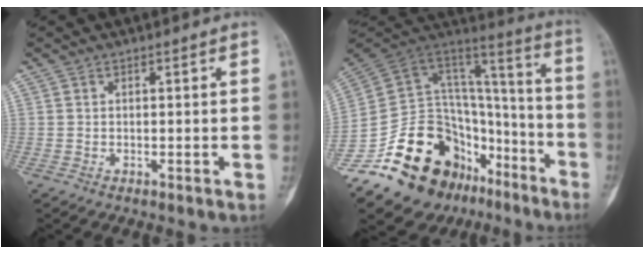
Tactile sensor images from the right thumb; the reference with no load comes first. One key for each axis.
{"total": 31.0, "fx": -16.4, "fy": 19.9, "fz": 17.2, "tx": -0.280, "ty": 0.111, "tz": -0.255}